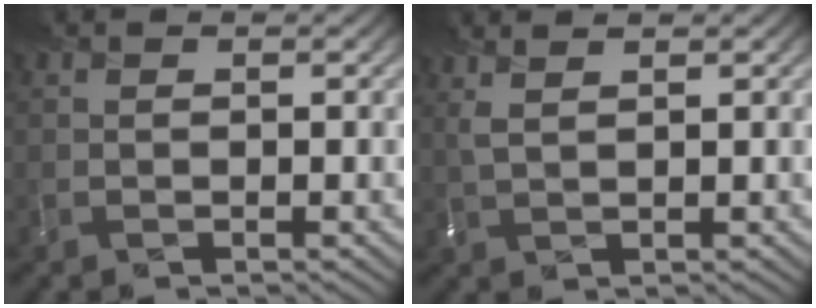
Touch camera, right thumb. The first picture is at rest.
{"total": 3.3, "force": [2.2, 1.0, 2.2], "torque": [-0.044, 0.011, 0.030]}